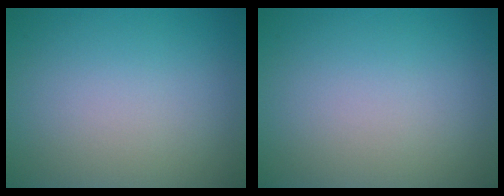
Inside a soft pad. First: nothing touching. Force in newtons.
{"total": 0.0}